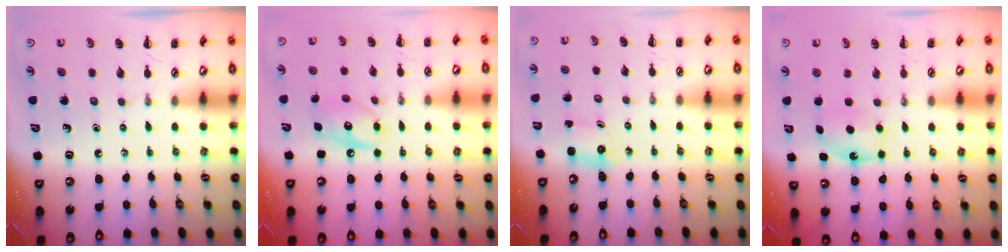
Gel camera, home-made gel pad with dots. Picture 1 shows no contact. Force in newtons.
{"total": 10.6, "press": 10.5, "slide": 0.8}
{"total": 1.3, "press": 1.2, "slide": 0.3}
{"total": 5.5, "press": 5.4, "slide": 1.3}